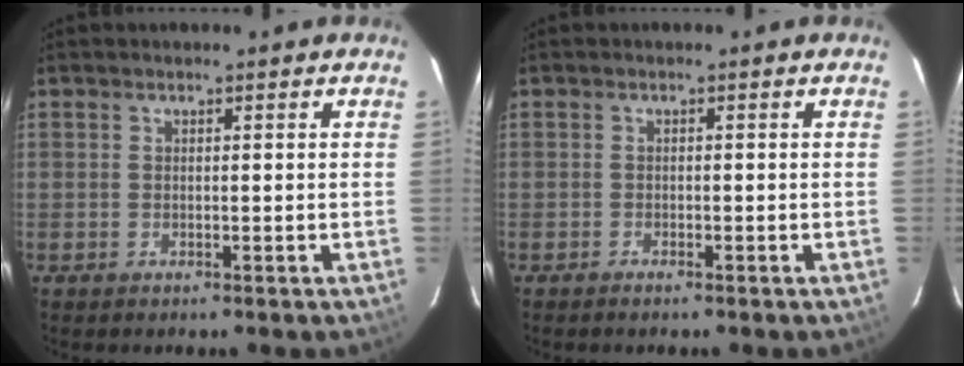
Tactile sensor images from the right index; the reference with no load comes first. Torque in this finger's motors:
{"motor_torque": [0.04, -0.01, 0.08, 0.01]}